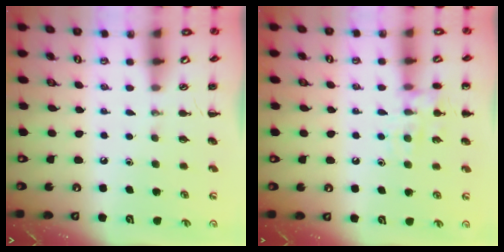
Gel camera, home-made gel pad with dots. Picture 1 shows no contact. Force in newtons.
{"total": 10.0, "press": 10.0, "slide": 0.9}